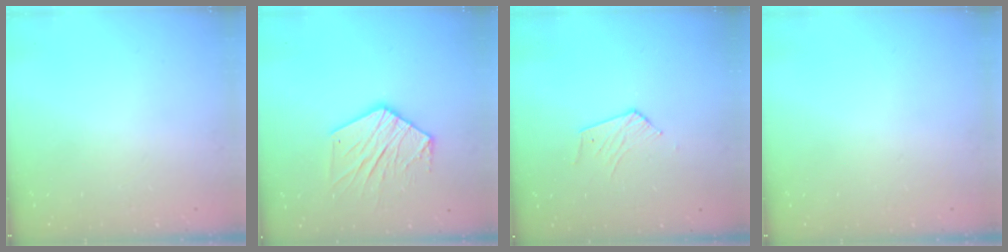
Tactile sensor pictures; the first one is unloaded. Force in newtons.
{"total": 12.9, "press": 12.9, "slide": 0.7}
{"total": 4.0, "press": 4.0, "slide": 0.4}
{"total": 0.0}